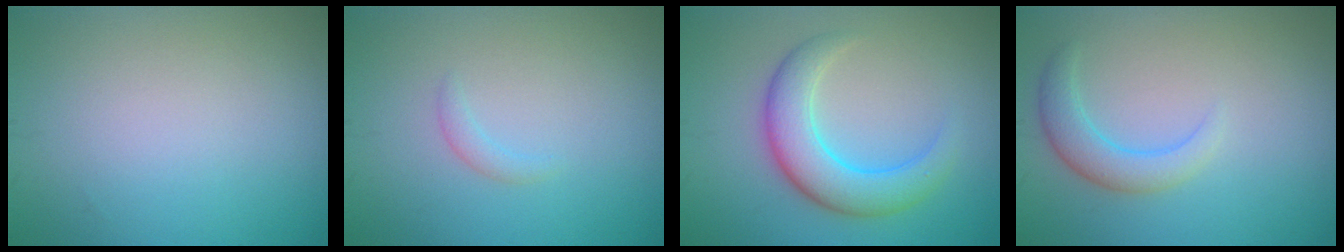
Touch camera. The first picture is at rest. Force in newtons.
{"total": 0.9, "press": 0.9, "slide": 0.1}
{"total": 5.5, "press": 5.5, "slide": 0.1}
{"total": 2.9, "press": 2.9, "slide": 0.1}